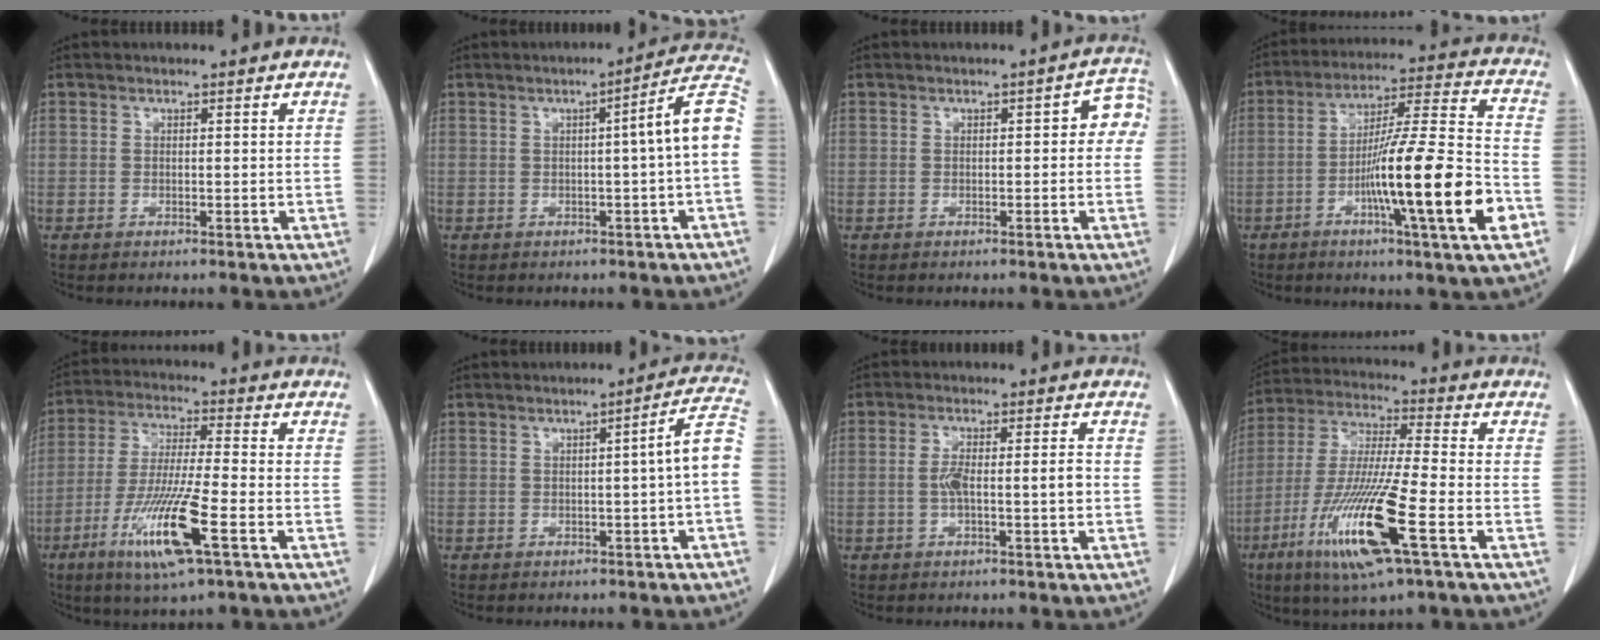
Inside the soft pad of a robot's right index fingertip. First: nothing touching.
{"total": 7.8, "force": [-0.3, -0.8, 7.7], "torque": [-0.093, 0.020, -0.008]}
{"total": 3.9, "force": [0.1, 1.7, 3.5], "torque": [-0.029, 0.023, -0.004]}
{"total": 18.1, "force": [-5.8, -0.3, 17.1], "torque": [-0.280, -0.006, -0.097]}
{"total": 12.9, "force": [-5.5, 0.5, 11.6], "torque": [-0.236, -0.024, -0.101]}
{"total": 5.6, "force": [-0.9, -0.5, 5.5], "torque": [-0.063, 0.015, -0.014]}
{"total": 4.5, "force": [-0.7, 0.6, 4.4], "torque": [-0.086, 0.009, -0.008]}
{"total": 16.6, "force": [-6.8, 0.7, 15.1], "torque": [-0.315, -0.026, -0.125]}